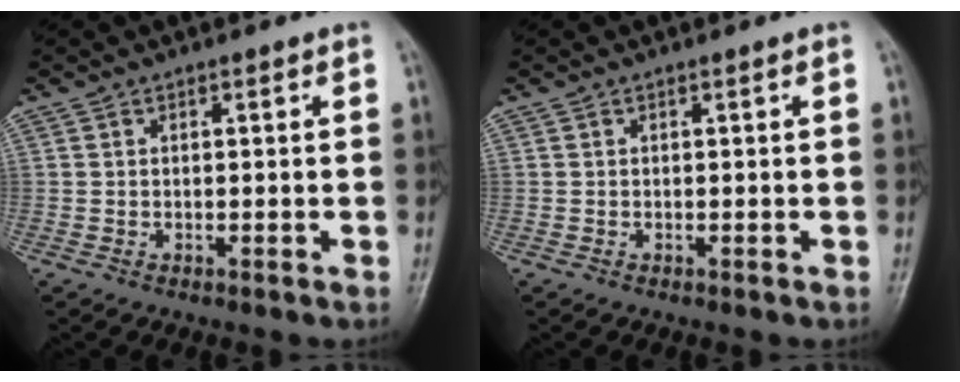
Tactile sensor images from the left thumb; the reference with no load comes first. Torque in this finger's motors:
{"motor_torque": [0.02, 0.02, 0.02, -0.02, 0.00]}